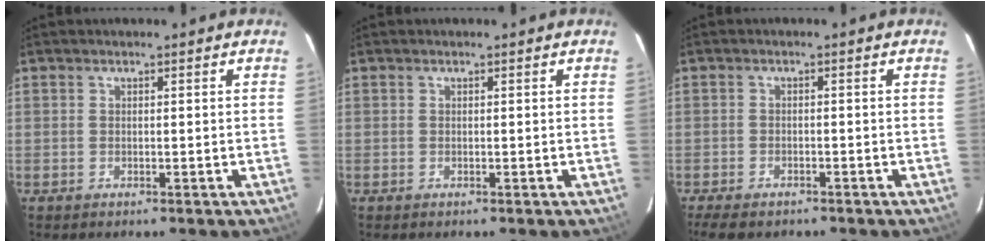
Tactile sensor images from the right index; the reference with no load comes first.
{"total": 0.0}
{"total": 6.3, "force": [-5.0, 2.6, 2.9], "torque": [-0.075, -0.015, -0.083]}